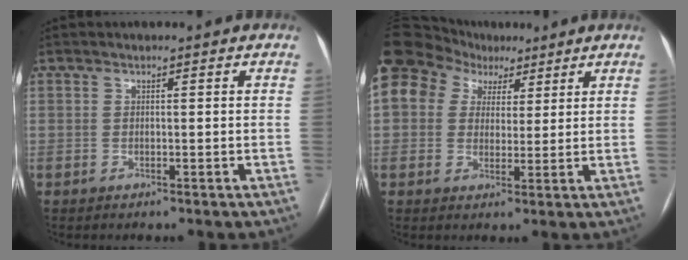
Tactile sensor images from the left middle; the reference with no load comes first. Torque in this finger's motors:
{"motor_torque": [2.14, 0.00, 1.06, 0.21]}